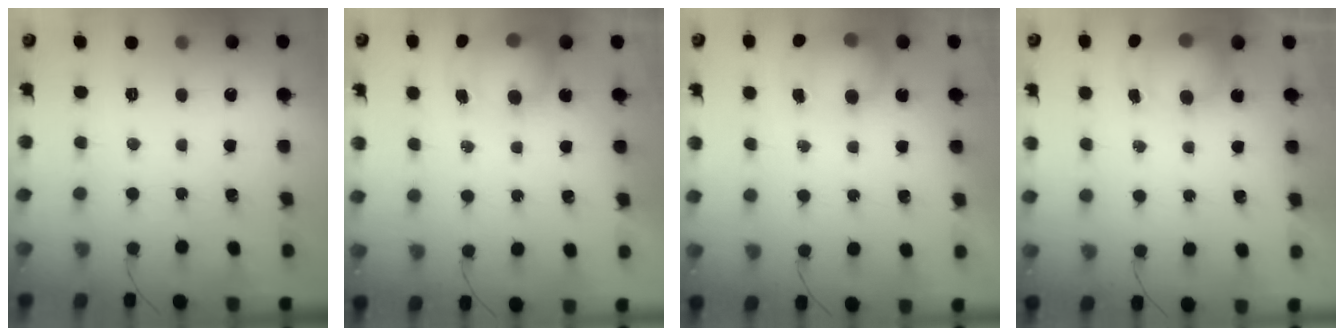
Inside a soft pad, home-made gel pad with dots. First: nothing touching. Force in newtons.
{"total": 7.6, "press": 7.5, "slide": 1.0}
{"total": 8.1, "press": 8.0, "slide": 1.0}
{"total": 7.0, "press": 6.8, "slide": 1.3}